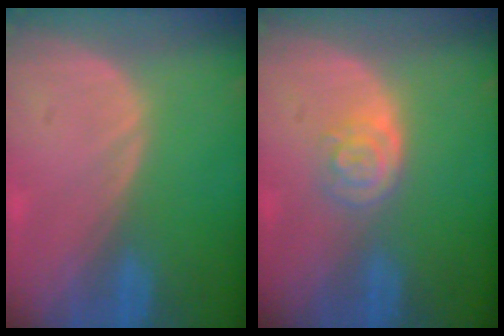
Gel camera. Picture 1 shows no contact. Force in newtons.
{"total": 3.3, "press": 3.3, "slide": 0.3}